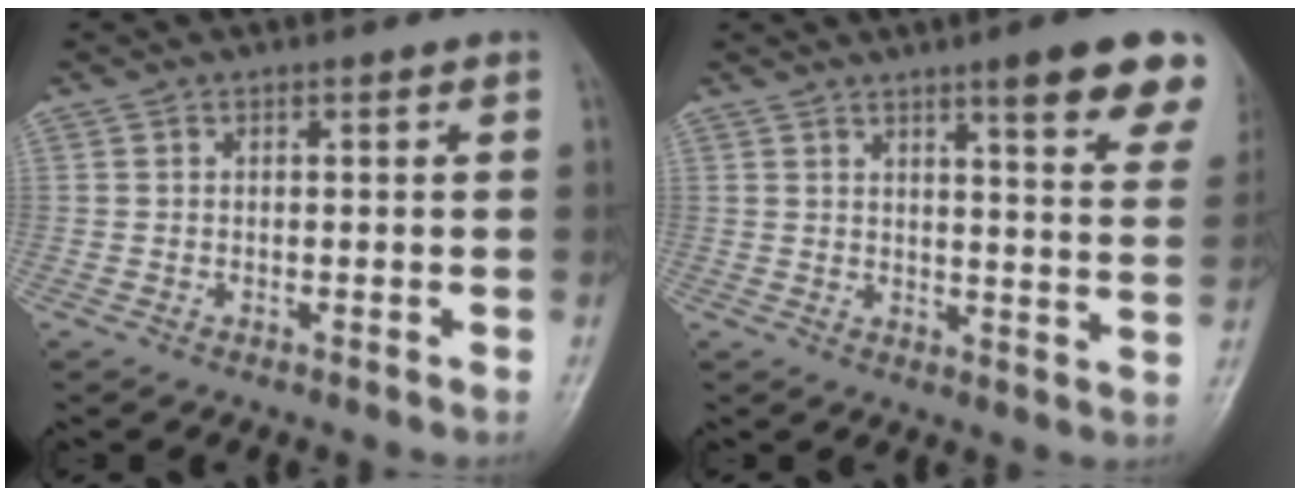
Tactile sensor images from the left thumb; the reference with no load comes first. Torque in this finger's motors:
{"motor_torque": [2.59, 1.77, 1.34, -1.43, 0.08]}